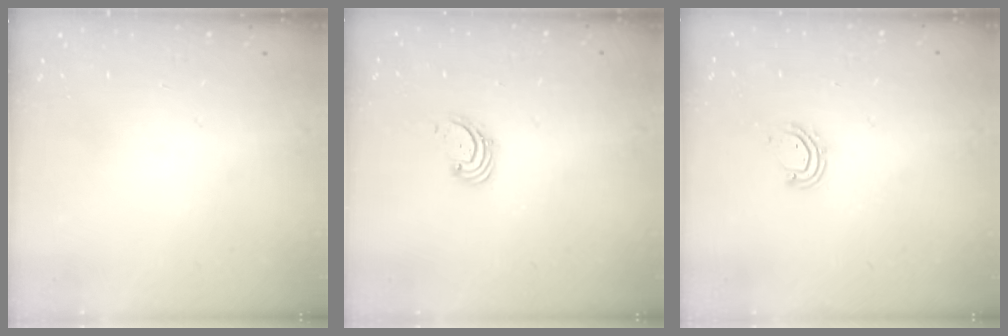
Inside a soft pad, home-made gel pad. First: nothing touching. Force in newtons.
{"total": 1.6, "press": 1.6, "slide": 0.2}
{"total": 5.0, "press": 5.0, "slide": 0.3}